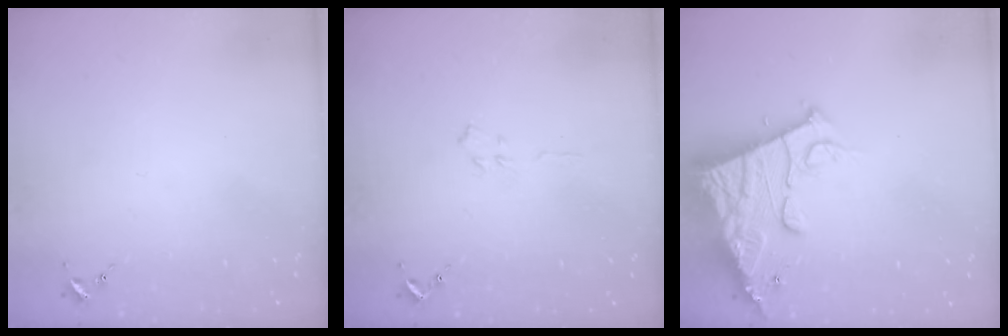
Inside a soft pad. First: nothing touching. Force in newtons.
{"total": 3.2, "press": 3.1, "slide": 0.4}
{"total": 16.0, "press": 15.9, "slide": 1.8}